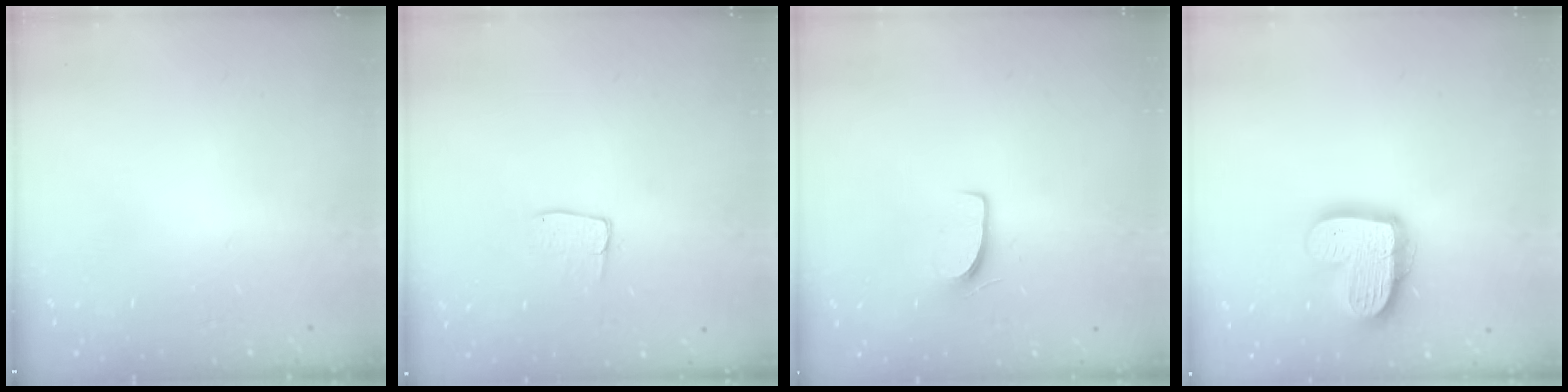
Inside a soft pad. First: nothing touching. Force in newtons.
{"total": 5.3, "press": 5.3, "slide": 0.4}
{"total": 6.7, "press": 6.7, "slide": 0.5}
{"total": 17.4, "press": 17.3, "slide": 1.6}